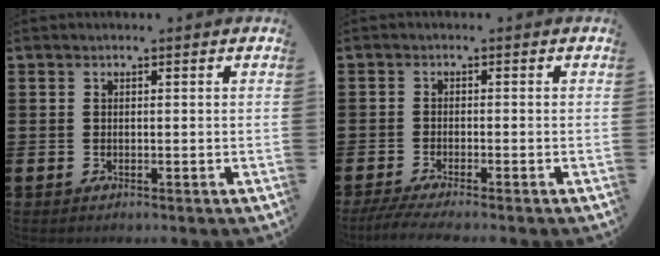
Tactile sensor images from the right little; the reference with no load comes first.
{"total": 2.3, "force": [-1.8, 0.0, 1.5], "torque": [-0.030, -0.004, -0.034]}